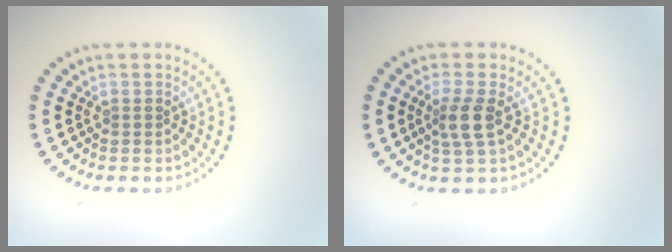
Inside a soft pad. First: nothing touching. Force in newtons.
{"total": 2.4, "press": 2.0, "slide": 1.4}